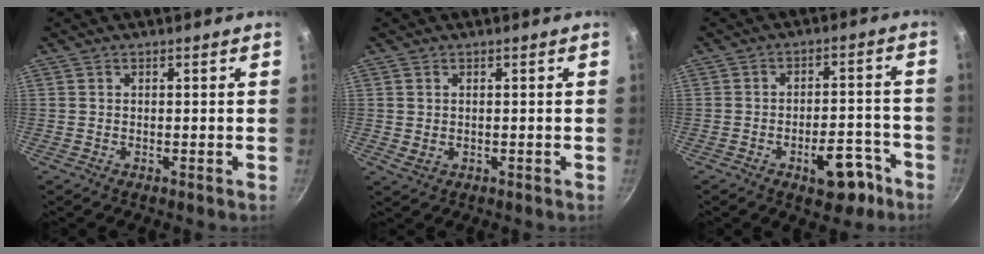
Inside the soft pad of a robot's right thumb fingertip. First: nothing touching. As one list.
[{"total": 1.5, "force": [0.1, 1.1, 1.0], "torque": [-0.016, -0.002, 0.005]}, {"total": 9.3, "force": [-5.0, 4.8, 6.3], "torque": [-0.053, 0.043, -0.057]}]